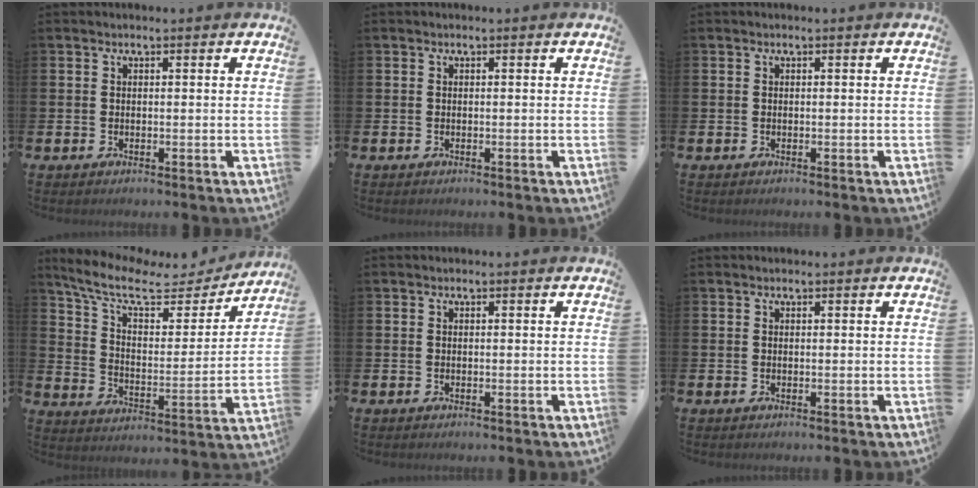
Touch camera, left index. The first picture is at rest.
{"total": 0.0}
{"total": 0.0}
{"total": 10.1, "force": [8.4, 3.4, 4.5], "torque": [-0.112, -0.052, 0.138]}
{"total": 0.0}
{"total": 0.0}